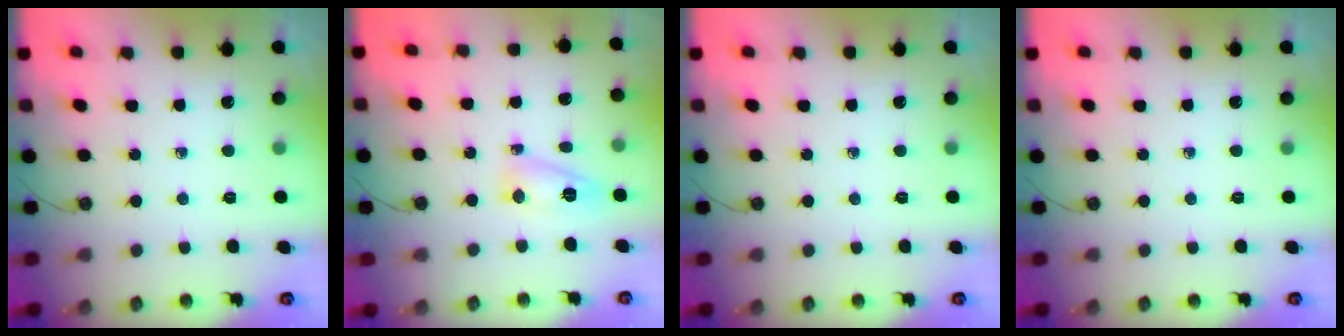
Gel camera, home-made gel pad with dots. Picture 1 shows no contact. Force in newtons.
{"total": 7.5, "press": 7.4, "slide": 1.1}
{"total": 0.0}
{"total": 0.0}